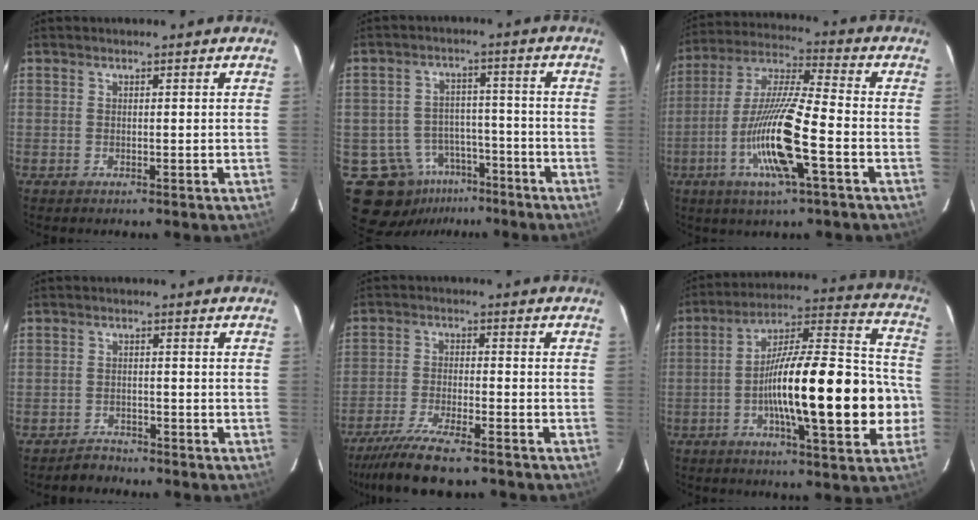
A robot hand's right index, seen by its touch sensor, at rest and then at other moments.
{"total": 11.7, "force": [-6.8, 9.0, 2.9], "torque": [-0.051, 0.032, -0.096]}
{"total": 14.9, "force": [-4.9, 0.7, 14.1], "torque": [-0.284, -0.009, -0.093]}
{"total": 2.1, "force": [-1.9, 0.8, -0.4], "torque": [0.007, -0.001, -0.033]}
{"total": 10.4, "force": [-8.7, 0.8, 5.6], "torque": [-0.092, -0.028, -0.144]}
{"total": 23.6, "force": [-4.6, 3.9, 22.8], "torque": [-0.326, 0.022, -0.069]}